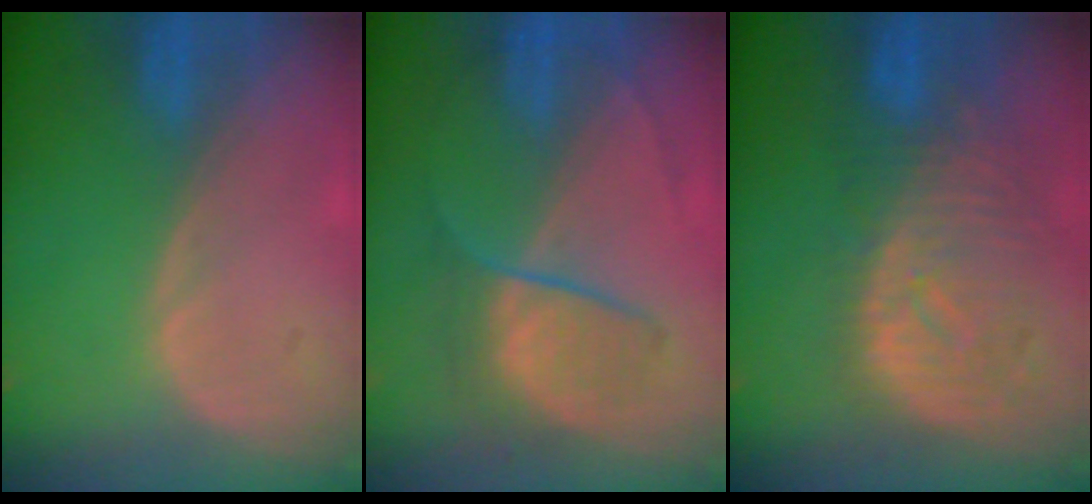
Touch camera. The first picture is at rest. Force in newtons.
{"total": 6.3, "press": 6.3, "slide": 0.6}
{"total": 10.9, "press": 9.7, "slide": 4.8}